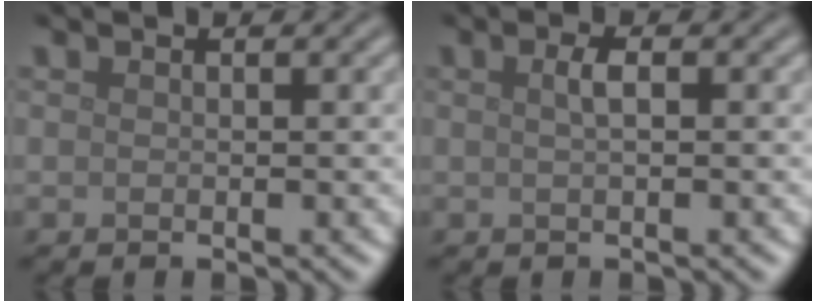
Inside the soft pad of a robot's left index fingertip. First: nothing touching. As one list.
[{"total": 1.5, "force": [0.3, 0.4, 1.4], "torque": [-0.025, 0.007, 0.004]}]